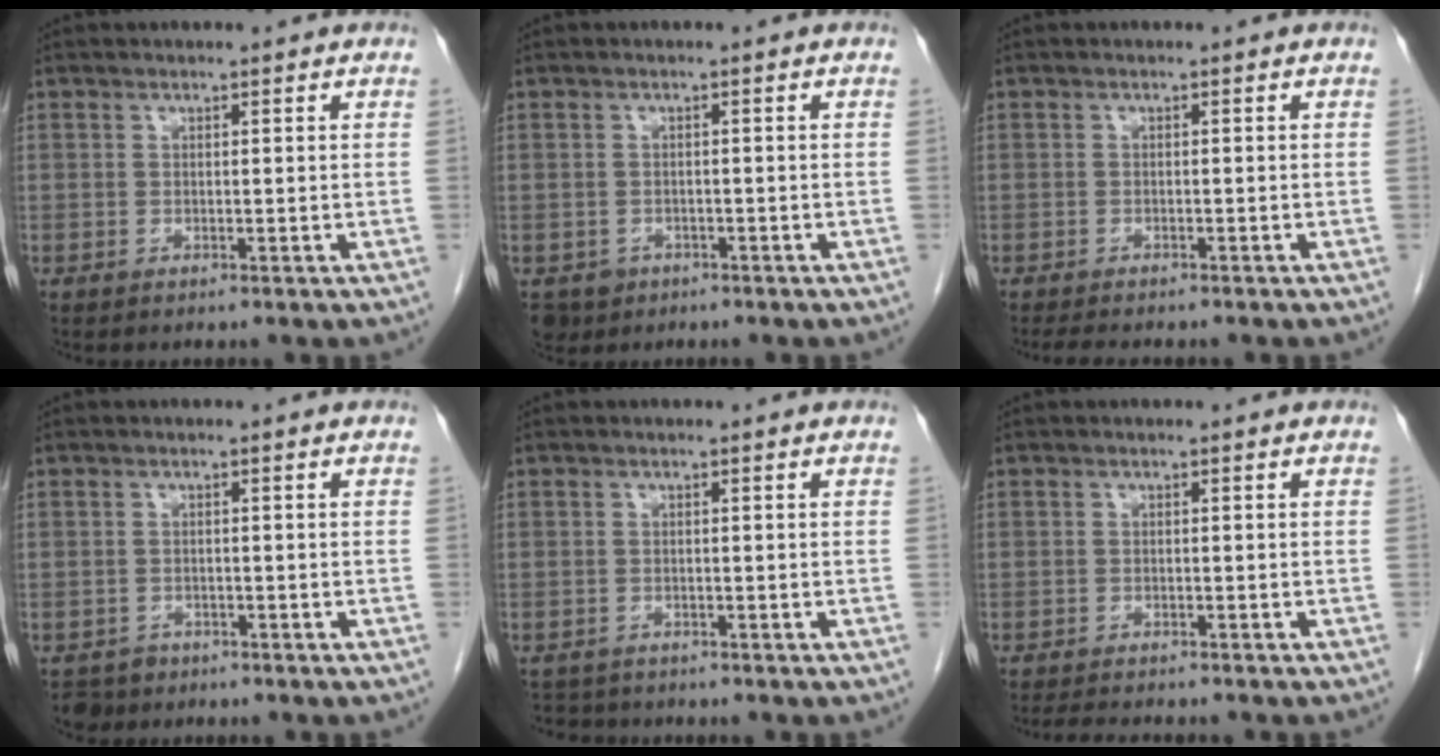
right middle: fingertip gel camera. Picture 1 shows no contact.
{"total": 3.5, "force": [-2.0, 2.9, 0.6], "torque": [-0.009, 0.002, -0.029]}
{"total": 4.8, "force": [-4.1, 1.0, 2.3], "torque": [-0.034, -0.010, -0.055]}
{"total": 2.8, "force": [-2.0, 2.0, -0.1], "torque": [-0.001, 0.004, -0.032]}
{"total": 2.8, "force": [-2.5, 1.2, -0.1], "torque": [-0.001, -0.003, -0.042]}
{"total": 5.7, "force": [-5.1, 0.9, 2.3], "torque": [-0.032, -0.010, -0.075]}